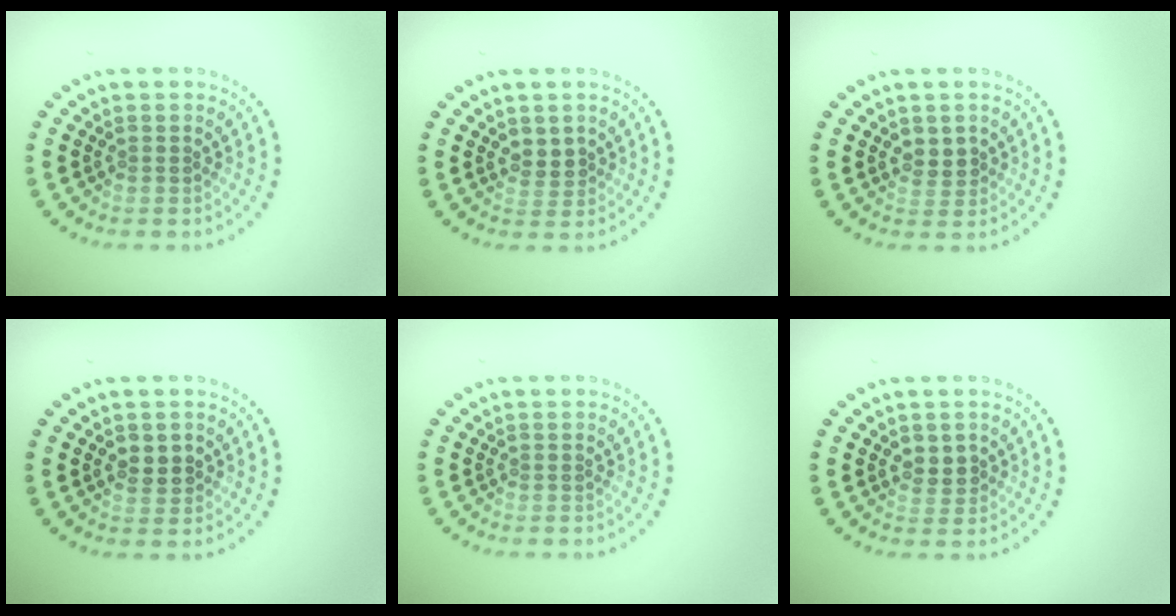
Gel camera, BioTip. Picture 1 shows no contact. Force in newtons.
{"total": 1.8, "press": 1.7, "slide": 0.8}
{"total": 1.9, "press": 1.8, "slide": 0.7}
{"total": 1.8, "press": 1.8, "slide": 0.4}
{"total": 0.0}
{"total": 1.9, "press": 1.8, "slide": 0.7}